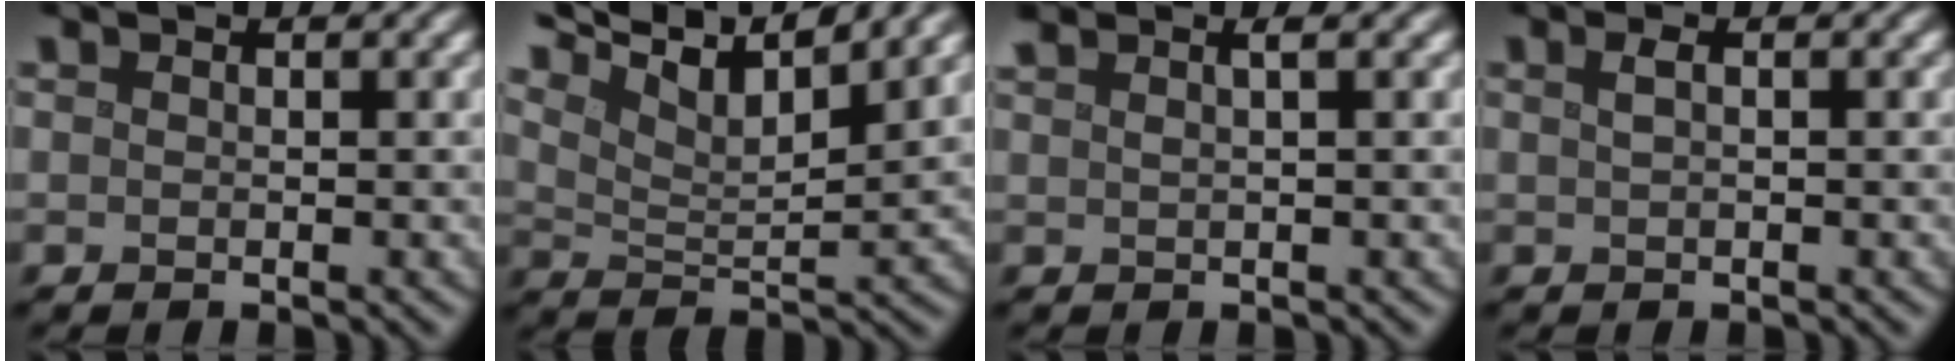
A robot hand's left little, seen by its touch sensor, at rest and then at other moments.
{"total": 9.2, "force": [7.2, 2.1, 5.3], "torque": [-0.106, 0.009, 0.114]}
{"total": 2.5, "force": [1.5, 0.7, 1.8], "torque": [-0.019, 0.006, 0.009]}
{"total": 1.1, "force": [0.4, 0.4, 1.0], "torque": [-0.021, 0.007, 0.006]}